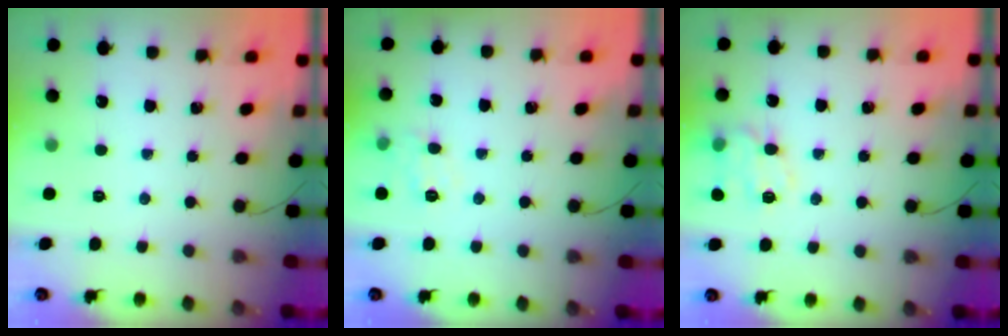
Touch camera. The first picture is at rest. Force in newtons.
{"total": 8.1, "press": 8.0, "slide": 1.1}
{"total": 12.4, "press": 12.4, "slide": 1.0}